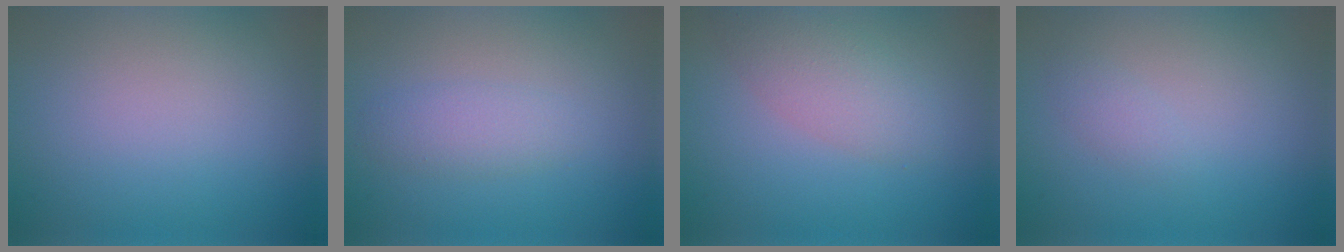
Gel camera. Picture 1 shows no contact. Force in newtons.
{"total": 2.0, "press": 2.0, "slide": 0.1}
{"total": 3.3, "press": 3.3, "slide": 0.1}
{"total": 1.0, "press": 1.0, "slide": 0.1}